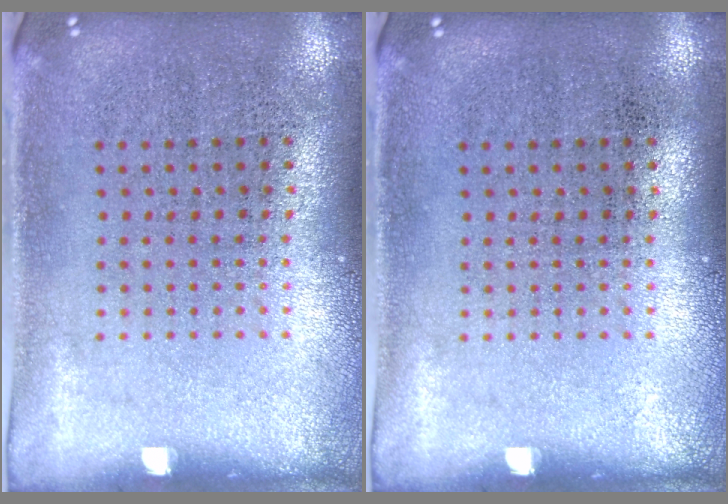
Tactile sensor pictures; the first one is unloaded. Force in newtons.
{"total": 0.0}